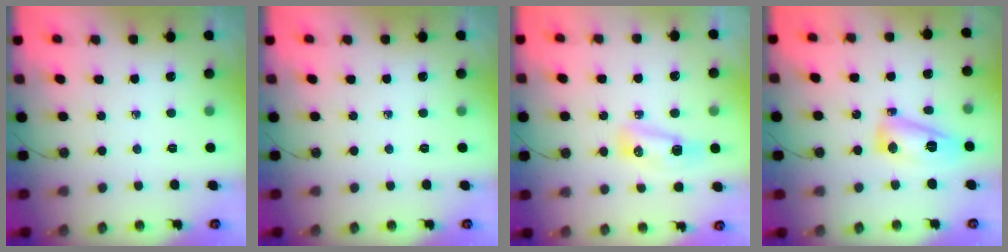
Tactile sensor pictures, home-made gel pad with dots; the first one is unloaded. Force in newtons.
{"total": 0.0}
{"total": 8.4, "press": 8.1, "slide": 2.5}
{"total": 11.5, "press": 11.4, "slide": 1.4}